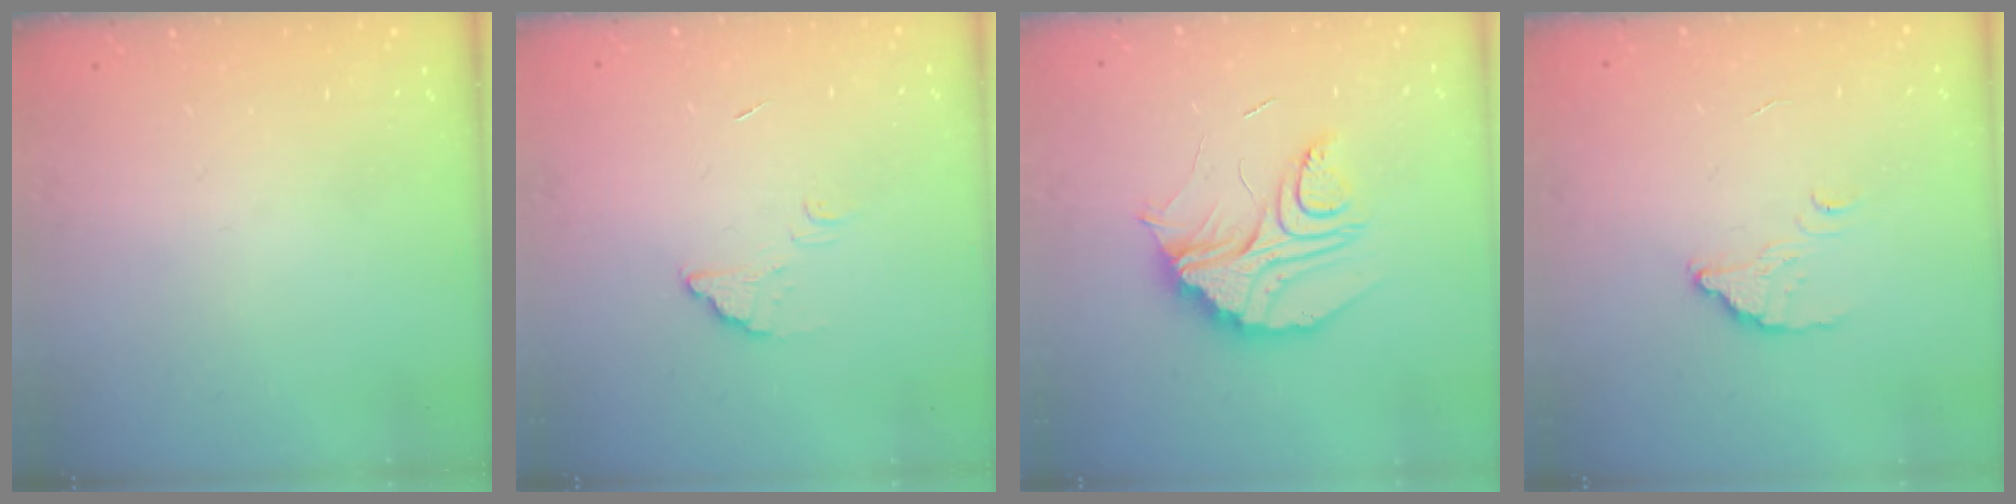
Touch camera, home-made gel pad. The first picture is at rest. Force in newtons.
{"total": 3.3, "press": 3.3, "slide": 0.3}
{"total": 12.8, "press": 12.8, "slide": 0.8}
{"total": 2.7, "press": 2.7, "slide": 0.2}